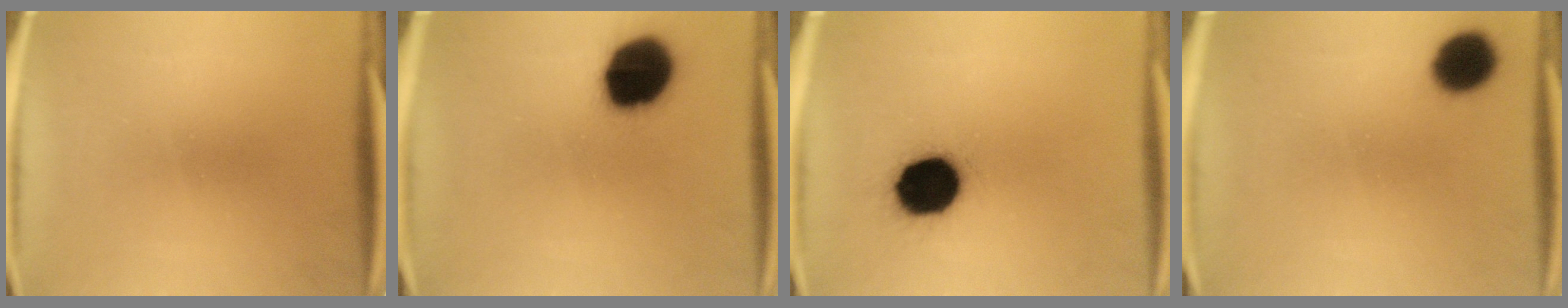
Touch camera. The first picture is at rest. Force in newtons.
{"total": 16.1}
{"total": 16.7}
{"total": 9.2}